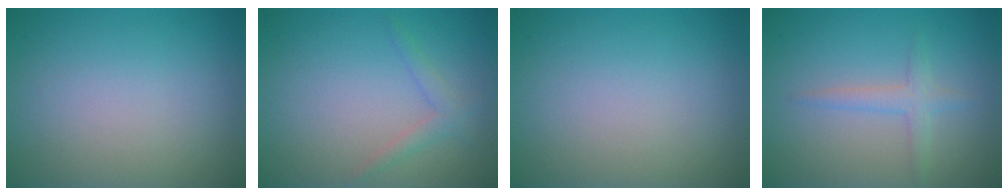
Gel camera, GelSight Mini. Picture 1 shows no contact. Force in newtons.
{"total": 1.4, "press": 1.4, "slide": 0.1}
{"total": 0.0}
{"total": 1.9, "press": 1.9, "slide": 0.1}